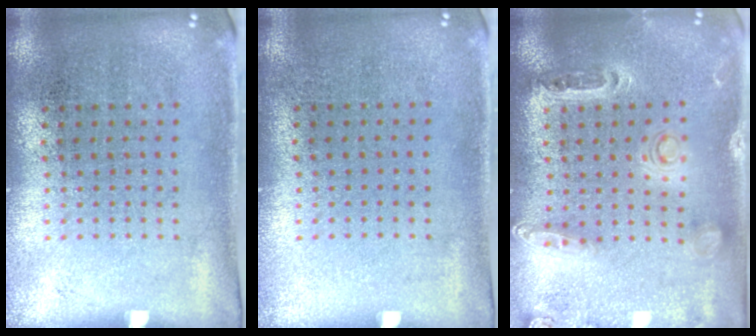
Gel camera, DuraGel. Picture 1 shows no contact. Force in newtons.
{"total": 0.0}
{"total": 1.4, "press": 1.3, "slide": 0.3}